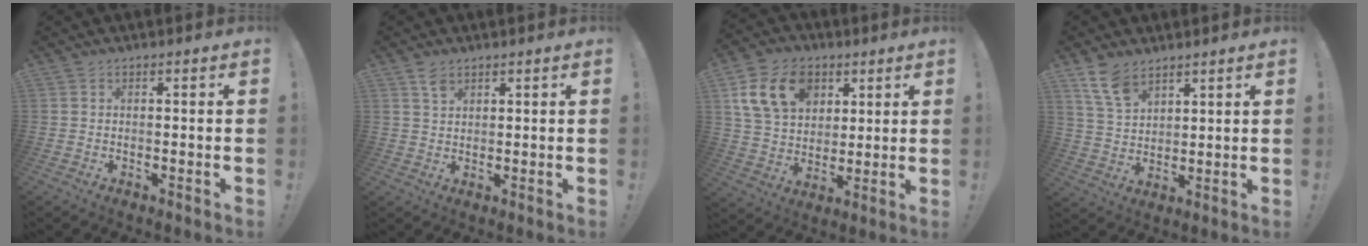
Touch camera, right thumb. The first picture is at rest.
{"total": 3.2, "force": [2.3, 1.8, 1.4], "torque": [-0.008, -0.017, 0.039]}
{"total": 16.7, "force": [6.8, 12.2, 9.0], "torque": [-0.156, -0.018, 0.132]}
{"total": 9.2, "force": [6.4, 5.1, 4.2], "torque": [-0.079, -0.031, 0.126]}